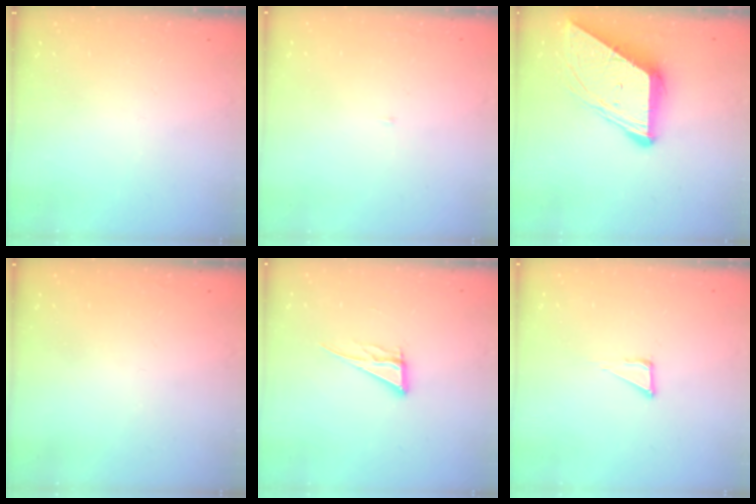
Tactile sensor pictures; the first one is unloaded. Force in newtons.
{"total": 2.0, "press": 2.0, "slide": 0.2}
{"total": 10.3, "press": 10.3, "slide": 0.9}
{"total": 1.6, "press": 1.6, "slide": 0.1}
{"total": 8.2, "press": 8.1, "slide": 0.7}
{"total": 3.5, "press": 3.5, "slide": 0.2}